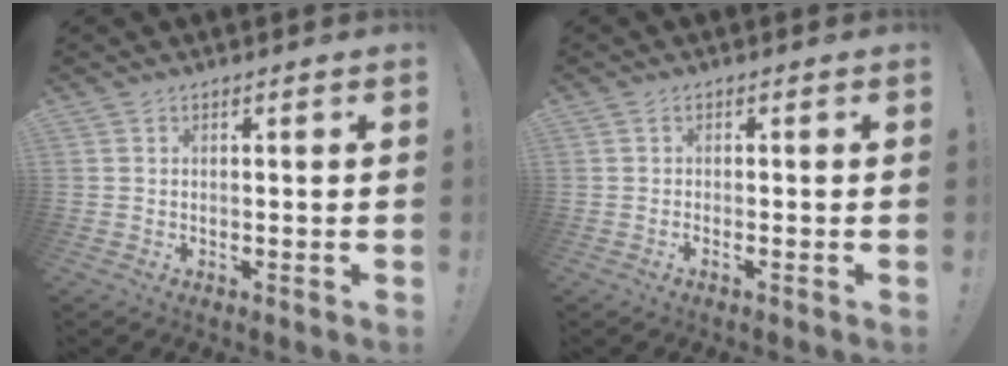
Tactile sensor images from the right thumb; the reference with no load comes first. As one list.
[{"total": 1.1, "force": [-0.6, -0.1, 0.9], "torque": [-0.022, 0.000, -0.010]}]